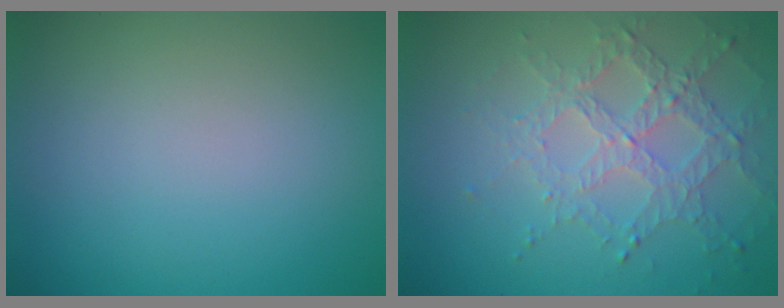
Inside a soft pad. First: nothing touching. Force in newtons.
{"total": 4.6, "press": 3.2, "slide": 3.4}